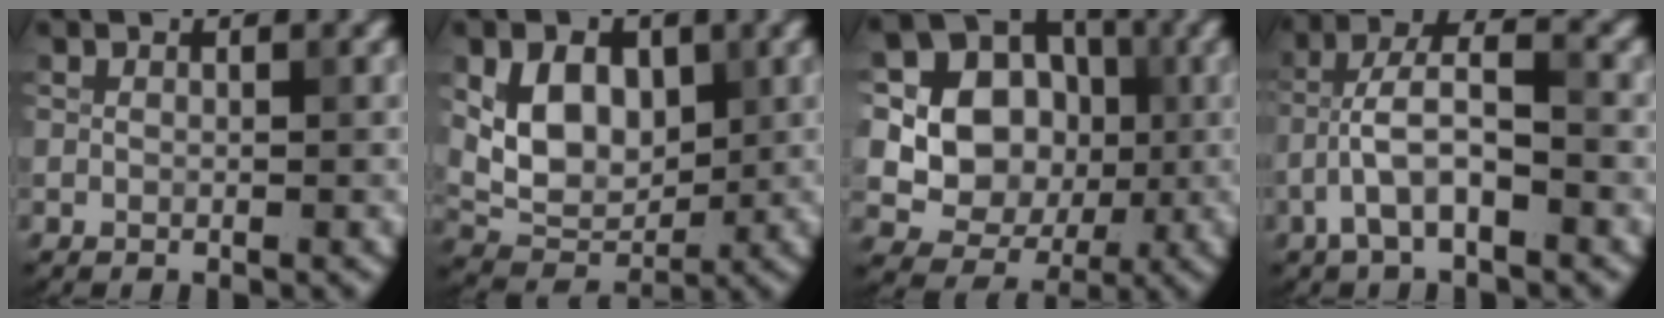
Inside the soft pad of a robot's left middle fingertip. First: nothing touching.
{"total": 6.0, "force": [1.4, 4.3, 3.9], "torque": [-0.068, -0.008, 0.029]}
{"total": 10.8, "force": [1.1, 9.6, 4.6], "torque": [-0.093, 0.013, 0.006]}
{"total": 5.5, "force": [-2.3, 1.9, 4.6], "torque": [-0.089, 0.016, -0.043]}